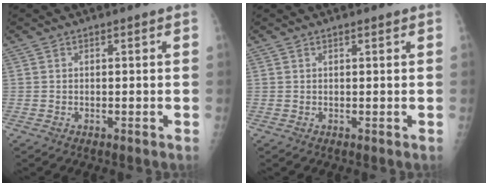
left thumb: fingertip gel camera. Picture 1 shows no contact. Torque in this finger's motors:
{"motor_torque": [-0.17, 0.00, -0.22, 0.17, -0.03]}